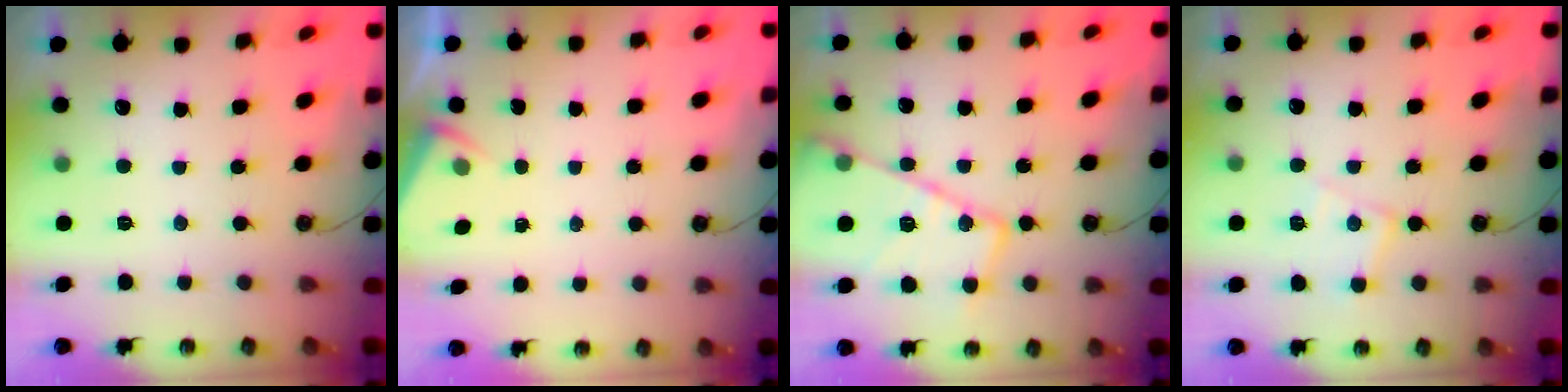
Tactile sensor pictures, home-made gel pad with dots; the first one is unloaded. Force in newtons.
{"total": 2.1, "press": 2.1, "slide": 0.3}
{"total": 18.9, "press": 18.8, "slide": 2.0}
{"total": 9.3, "press": 9.3, "slide": 0.7}